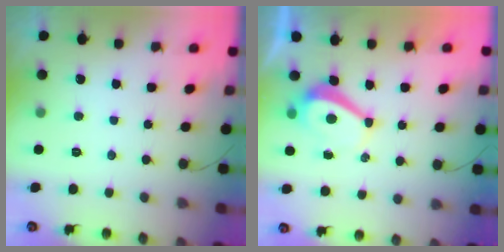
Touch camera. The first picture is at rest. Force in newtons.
{"total": 4.0, "press": 4.0, "slide": 0.6}